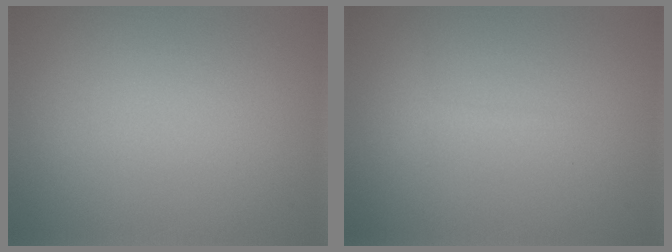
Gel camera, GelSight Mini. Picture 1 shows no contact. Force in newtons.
{"total": 0.7, "press": 0.7, "slide": 0.0}